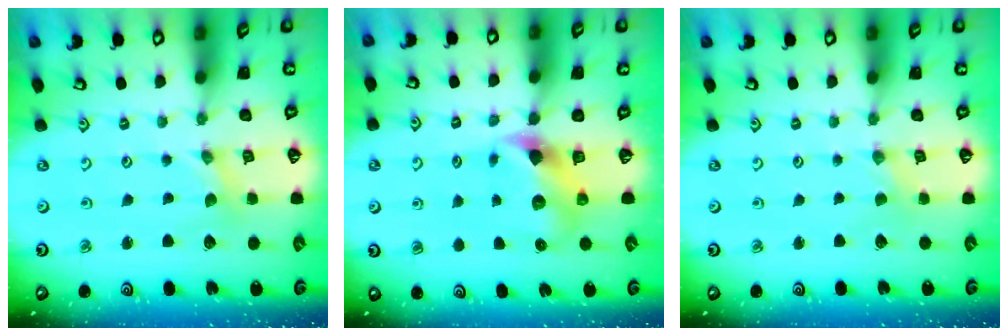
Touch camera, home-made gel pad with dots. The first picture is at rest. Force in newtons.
{"total": 6.9, "press": 6.8, "slide": 1.1}
{"total": 0.0}